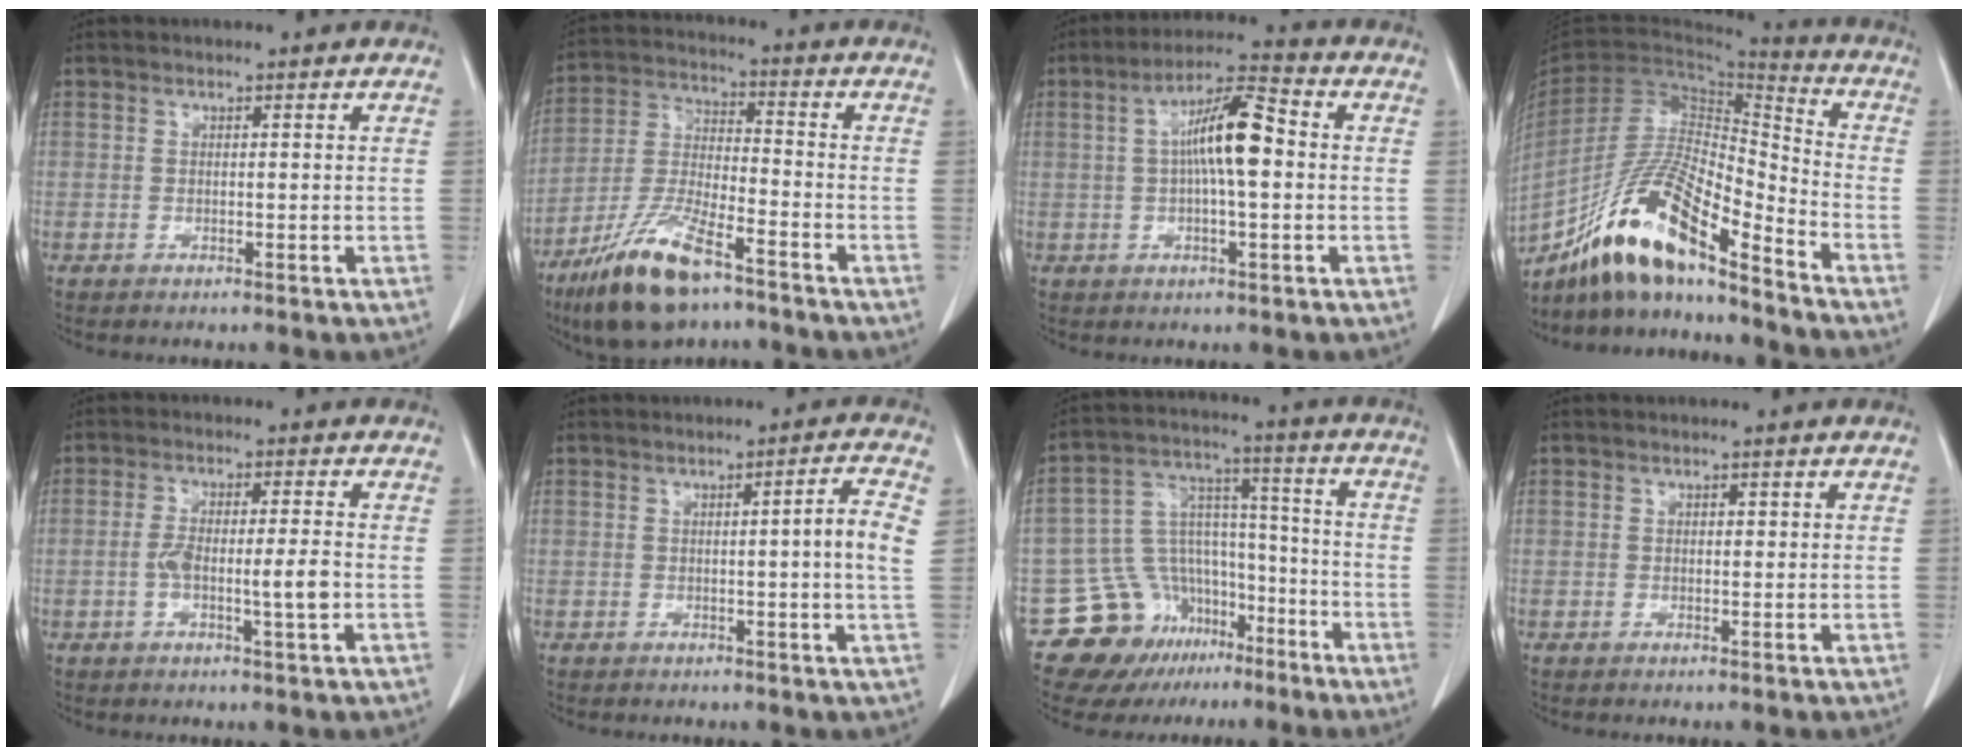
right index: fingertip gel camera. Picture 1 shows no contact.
{"total": 13.8, "force": [-9.1, 3.3, 9.9], "torque": [-0.208, -0.023, -0.166]}
{"total": 9.4, "force": [0.6, 1.7, 9.2], "torque": [-0.170, 0.021, 0.004]}
{"total": 17.5, "force": [-12.9, 2.5, 11.5], "torque": [-0.223, -0.008, -0.236]}
{"total": 6.0, "force": [-1.3, 0.5, 5.8], "torque": [-0.110, 0.001, -0.021]}
{"total": 4.7, "force": [0.3, -0.8, 4.6], "torque": [-0.067, 0.000, 0.003]}
{"total": 14.8, "force": [-8.9, 11.0, 4.3], "torque": [-0.073, 0.082, -0.130]}
{"total": 0.6, "force": [0.2, 0.4, 0.4], "torque": [-0.004, 0.001, 0.001]}